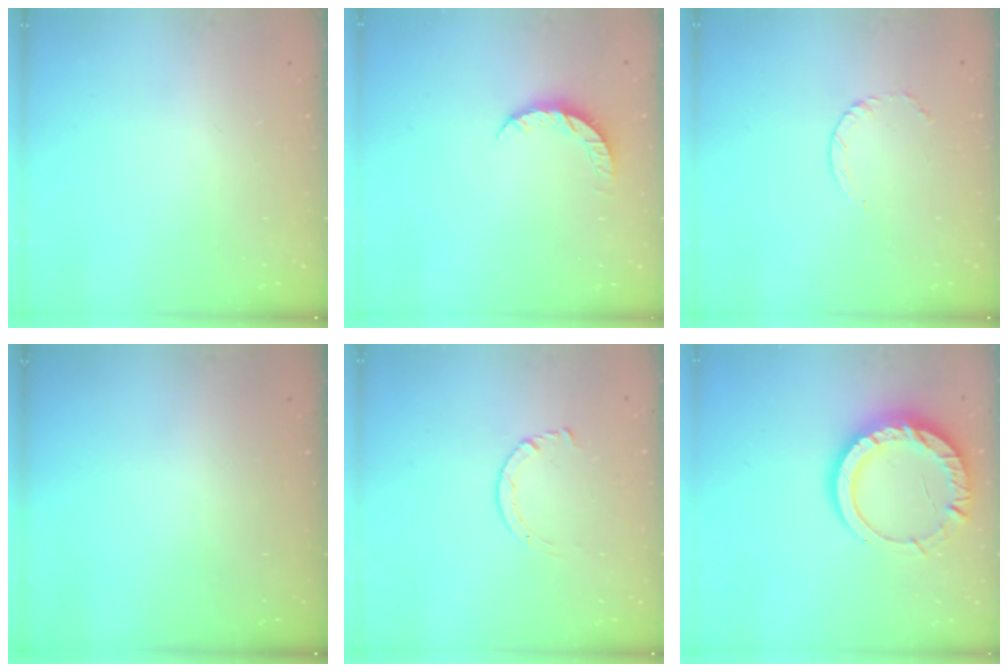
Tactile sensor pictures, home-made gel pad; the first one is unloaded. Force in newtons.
{"total": 5.2, "press": 5.1, "slide": 0.4}
{"total": 3.2, "press": 3.2, "slide": 0.4}
{"total": 0.0}
{"total": 2.9, "press": 2.8, "slide": 0.3}
{"total": 14.0, "press": 13.9, "slide": 1.4}